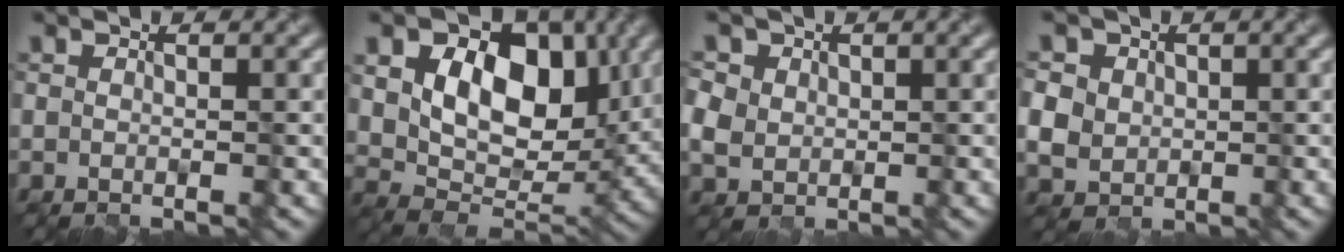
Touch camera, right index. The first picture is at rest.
{"total": 10.9, "force": [3.1, 7.2, 7.6], "torque": [-0.118, -0.007, 0.048]}
{"total": 4.1, "force": [1.5, 3.6, 1.5], "torque": [-0.052, 0.022, 0.025]}
{"total": 5.9, "force": [1.4, 5.3, 2.2], "torque": [-0.047, 0.022, 0.011]}